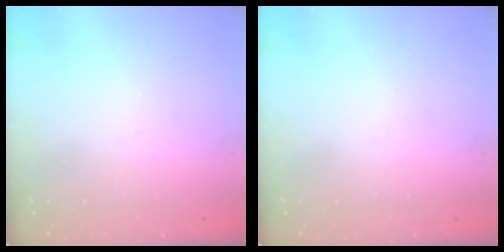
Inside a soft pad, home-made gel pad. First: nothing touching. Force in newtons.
{"total": 0.0}